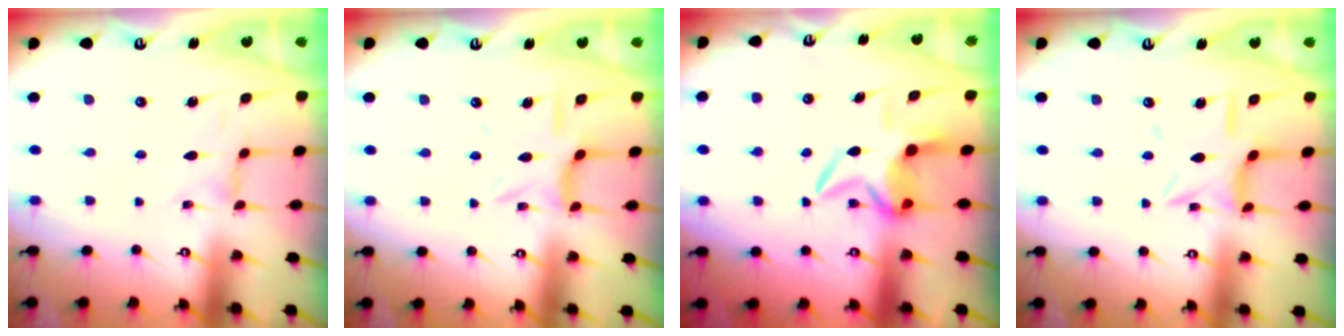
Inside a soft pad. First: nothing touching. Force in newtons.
{"total": 8.2, "press": 8.2, "slide": 0.7}
{"total": 6.3, "press": 6.2, "slide": 1.2}
{"total": 9.1, "press": 9.1, "slide": 0.7}